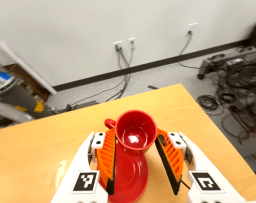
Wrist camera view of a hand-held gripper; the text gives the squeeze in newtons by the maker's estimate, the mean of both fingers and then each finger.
{"total": 0.8, "left": 1.6, "right": 0.0}